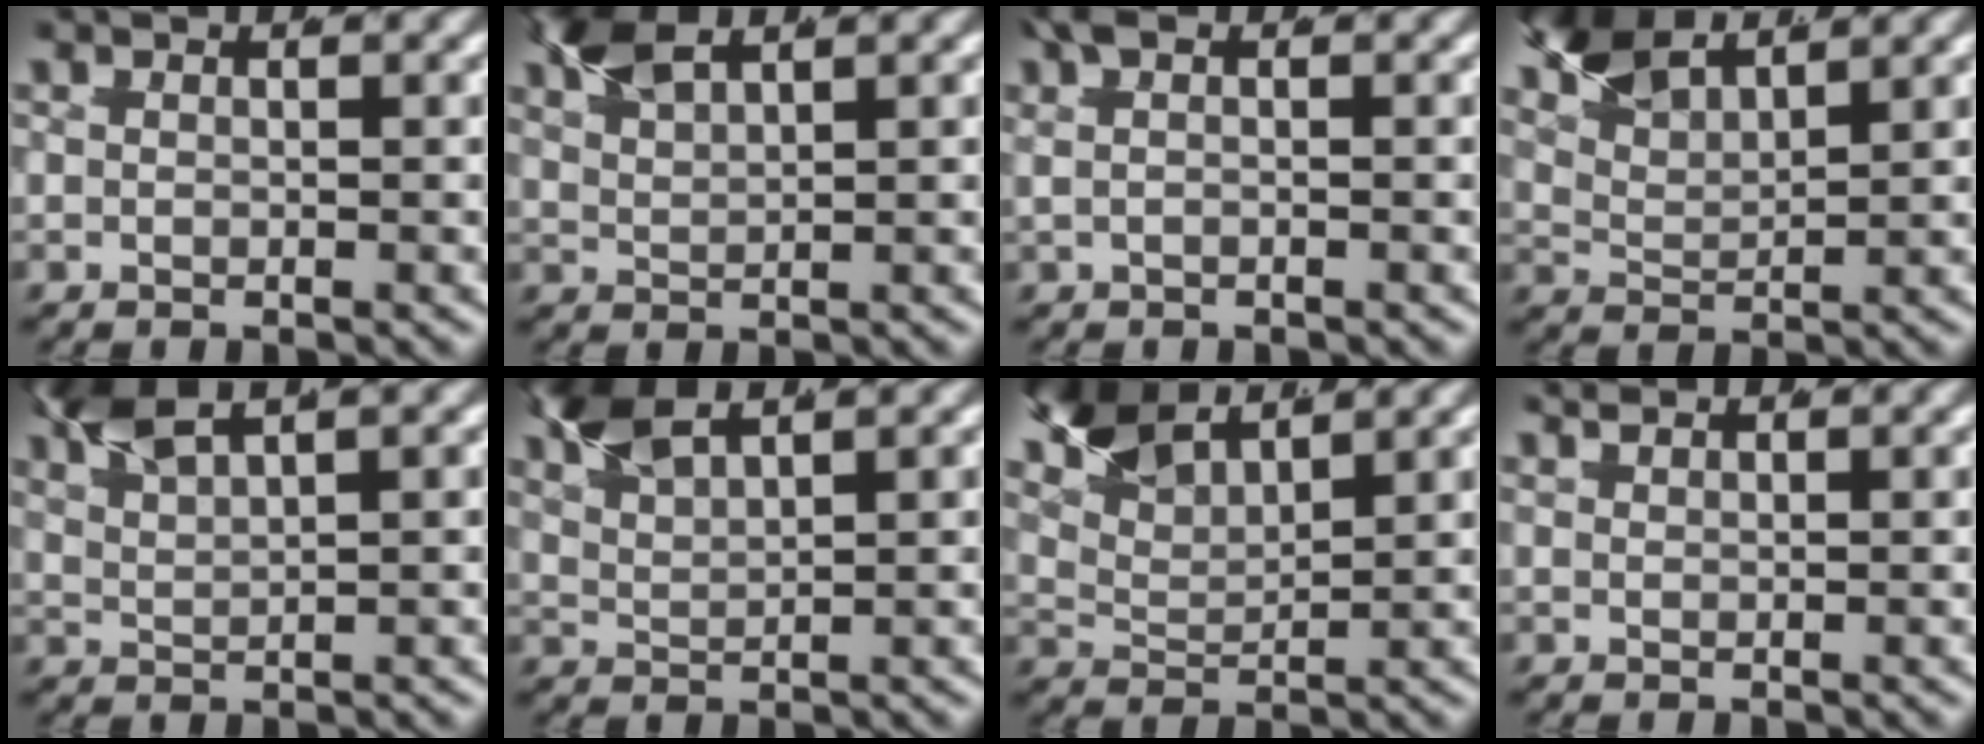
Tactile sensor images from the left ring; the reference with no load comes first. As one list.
[{"total": 3.9, "force": [2.0, 2.1, 2.6], "torque": [-0.078, -0.002, 0.033]}, {"total": 1.8, "force": [0.5, 1.1, 1.4], "torque": [-0.036, 0.011, 0.002]}, {"total": 5.2, "force": [3.0, 2.7, 3.2], "torque": [-0.087, -0.004, 0.044]}, {"total": 4.6, "force": [2.6, 2.2, 3.0], "torque": [-0.073, 0.007, 0.038]}, {"total": 4.4, "force": [2.4, 2.2, 3.0], "torque": [-0.083, 0.000, 0.036]}, {"total": 5.8, "force": [2.9, 3.2, 3.8], "torque": [-0.096, -0.003, 0.040]}, {"total": 1.0, "force": [0.9, 0.4, 0.2], "torque": [-0.007, 0.002, 0.016]}]